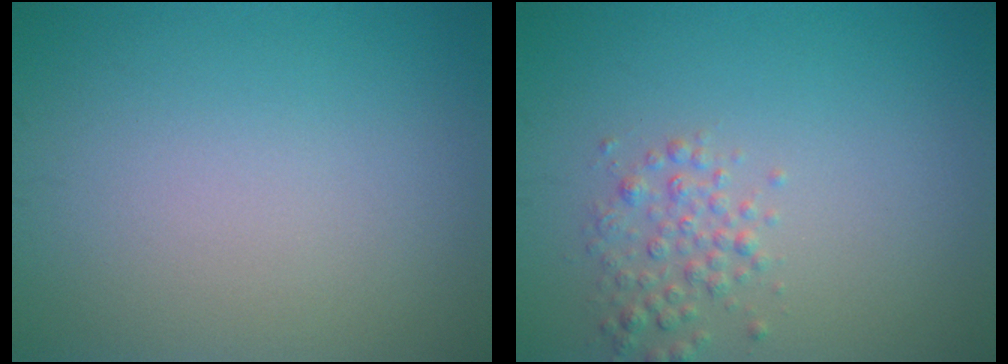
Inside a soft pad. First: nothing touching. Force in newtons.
{"total": 2.1, "press": 2.1, "slide": 0.0}